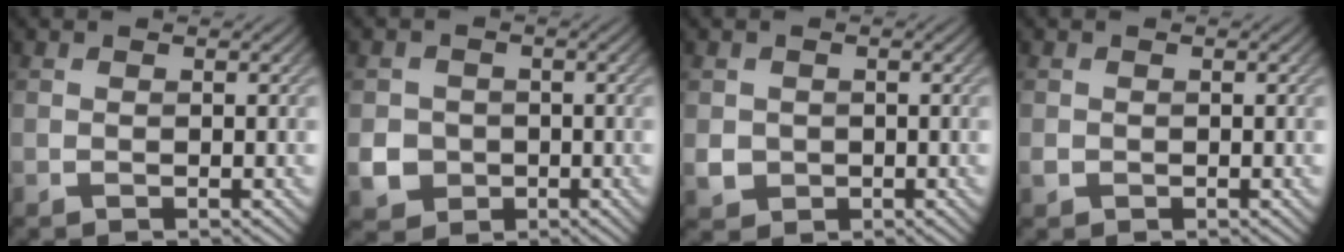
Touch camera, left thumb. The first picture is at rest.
{"total": 4.3, "force": [-1.1, 4.0, 1.3], "torque": [-0.031, -0.011, -0.032]}
{"total": 2.4, "force": [-0.2, 2.3, 0.6], "torque": [-0.018, -0.009, -0.003]}
{"total": 0.8, "force": [-0.3, 0.7, 0.2], "torque": [-0.006, -0.005, -0.006]}